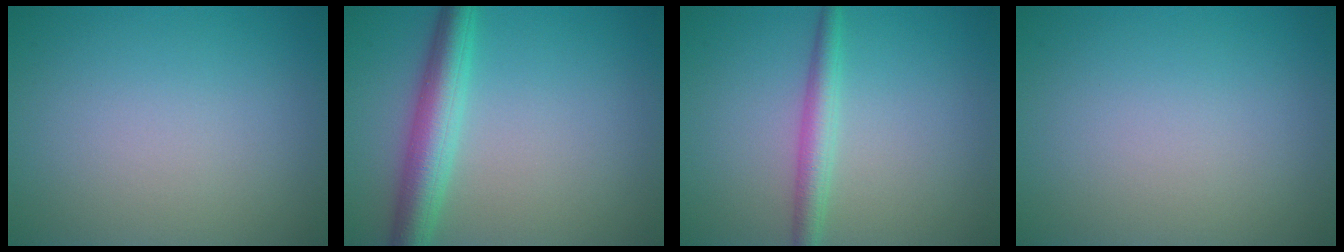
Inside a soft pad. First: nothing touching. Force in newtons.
{"total": 4.7, "press": 4.7, "slide": 0.1}
{"total": 2.5, "press": 2.5, "slide": 0.1}
{"total": 0.0}